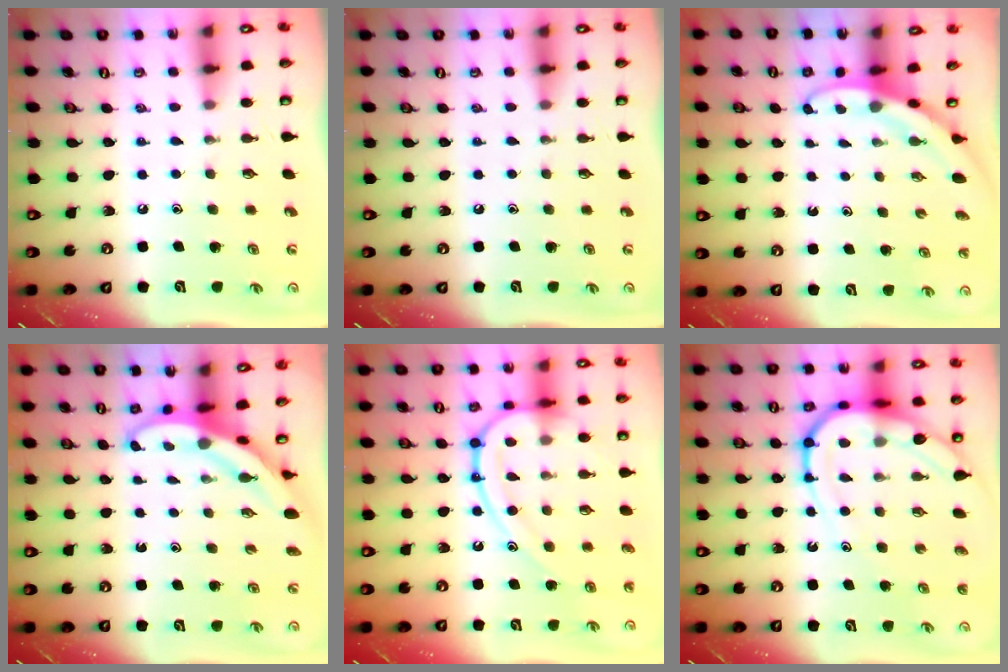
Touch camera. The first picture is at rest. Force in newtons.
{"total": 0.0}
{"total": 3.0, "press": 3.0, "slide": 0.1}
{"total": 3.5, "press": 3.5, "slide": 0.1}
{"total": 16.4, "press": 16.3, "slide": 1.6}
{"total": 13.8, "press": 13.8, "slide": 1.2}